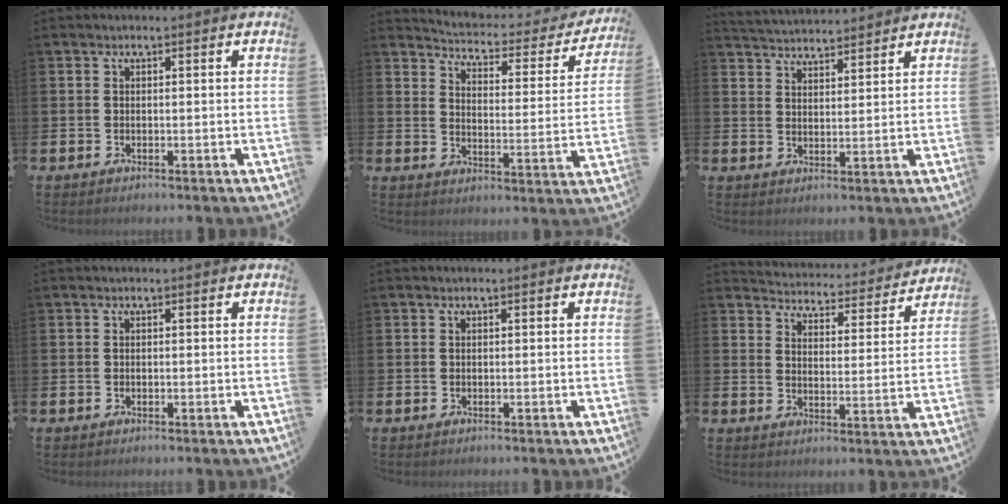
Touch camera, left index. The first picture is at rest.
{"total": 4.5, "force": [4.3, 1.1, 1.0], "torque": [-0.039, -0.040, 0.065]}
{"total": 4.1, "force": [4.1, 0.3, -0.4], "torque": [-0.010, -0.024, 0.075]}
{"total": 0.0}
{"total": 0.0}
{"total": 4.5, "force": [4.4, 0.6, 0.2], "torque": [-0.022, -0.041, 0.071]}